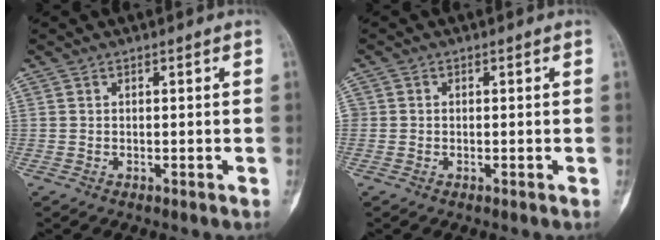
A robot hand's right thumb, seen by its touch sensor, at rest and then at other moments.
{"total": 0.8, "force": [0.0, 0.8, 0.2], "torque": [0.003, 0.003, -0.002]}